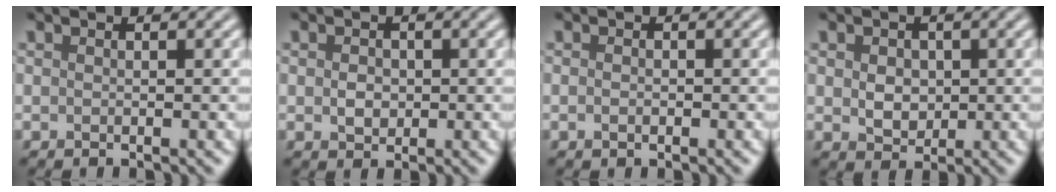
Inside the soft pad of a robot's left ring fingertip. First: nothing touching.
{"total": 1.6, "force": [0.0, 1.3, 1.0], "torque": [-0.018, -0.003, 0.000]}
{"total": 0.7, "force": [-0.2, 0.5, 0.5], "torque": [-0.009, -0.002, -0.004]}
{"total": 2.6, "force": [0.3, 2.0, 1.6], "torque": [-0.029, -0.002, 0.005]}